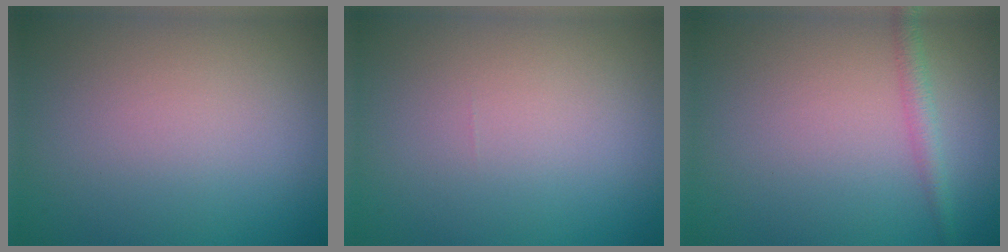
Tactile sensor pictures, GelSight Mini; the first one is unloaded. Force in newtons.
{"total": 0.0}
{"total": 1.7, "press": 1.7, "slide": 0.1}